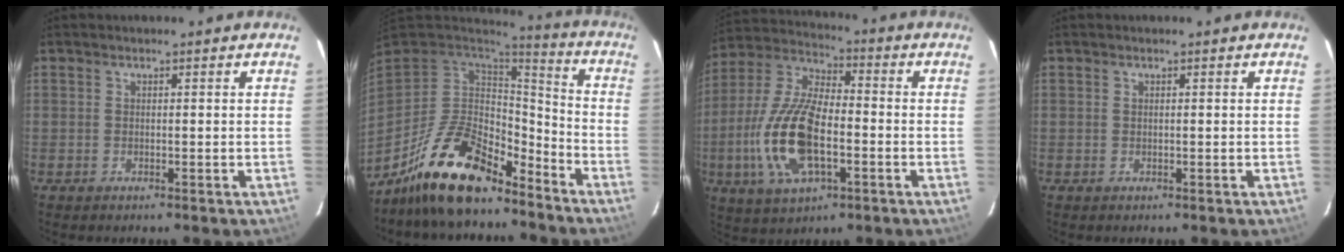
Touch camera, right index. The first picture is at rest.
{"total": 17.9, "force": [-12.8, 7.1, 10.4], "torque": [-0.214, -0.007, -0.223]}
{"total": 17.5, "force": [-4.4, 7.7, 15.0], "torque": [-0.324, -0.003, -0.084]}
{"total": 0.0}